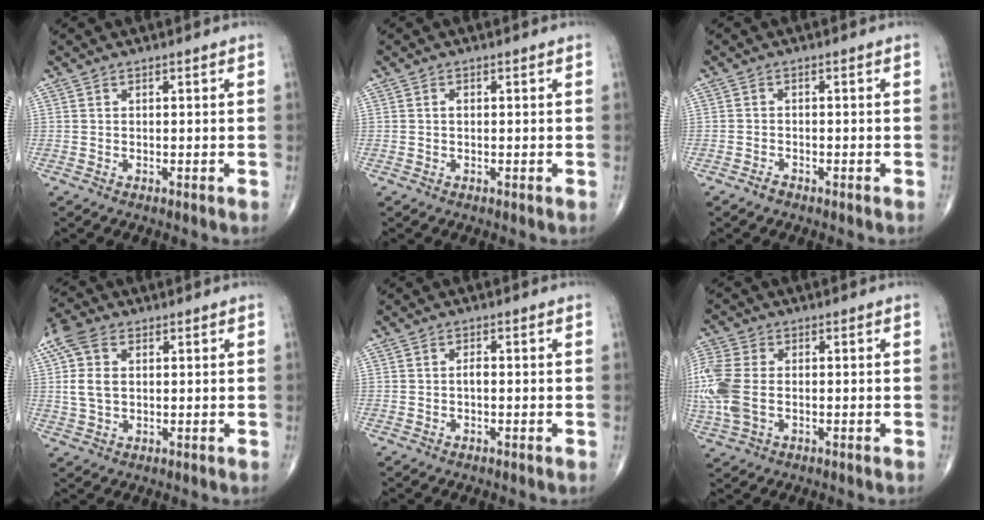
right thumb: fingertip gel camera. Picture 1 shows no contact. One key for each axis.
{"total": 0.6, "fx": 0.1, "fy": 0.3, "fz": 0.5, "tx": -0.010, "ty": -0.001, "tz": 0.000}
{"total": 1.2, "fx": -1.0, "fy": 0.6, "fz": 0.3, "tx": -0.007, "ty": 0.002, "tz": -0.020}
{"total": 8.6, "fx": 2.0, "fy": 5.4, "fz": 6.3, "tx": -0.145, "ty": 0.012, "tz": 0.038}
{"total": 1.1, "fx": -0.2, "fy": 0.6, "fz": 0.9, "tx": -0.014, "ty": 0.002, "tz": -0.006}
{"total": 11.2, "fx": -0.6, "fy": 7.2, "fz": 8.6, "tx": -0.238, "ty": 0.005, "tz": -0.011}